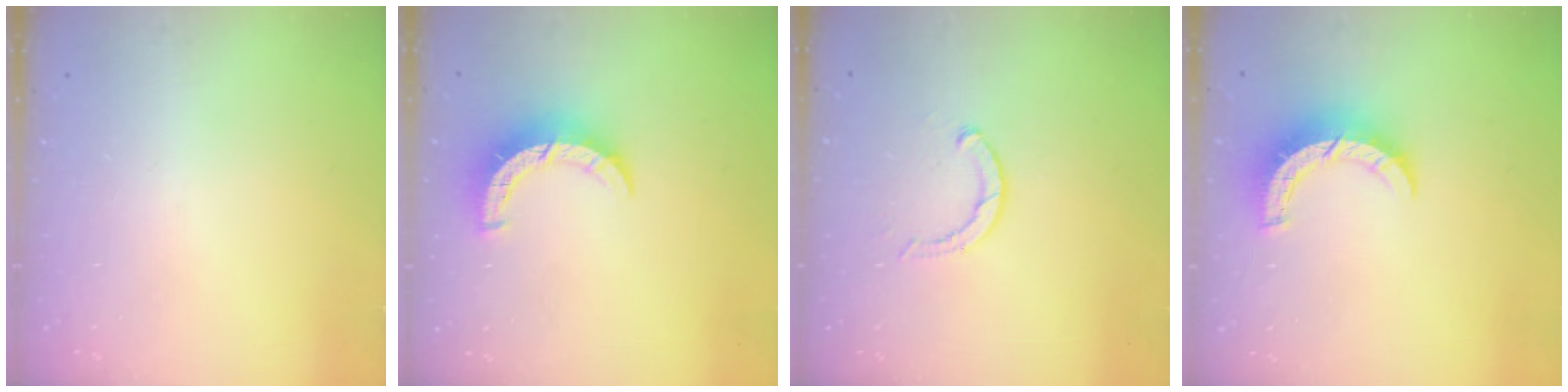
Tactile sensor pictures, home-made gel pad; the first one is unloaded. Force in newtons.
{"total": 8.0, "press": 8.0, "slide": 0.3}
{"total": 3.6, "press": 3.6, "slide": 0.3}
{"total": 8.0, "press": 7.9, "slide": 0.7}